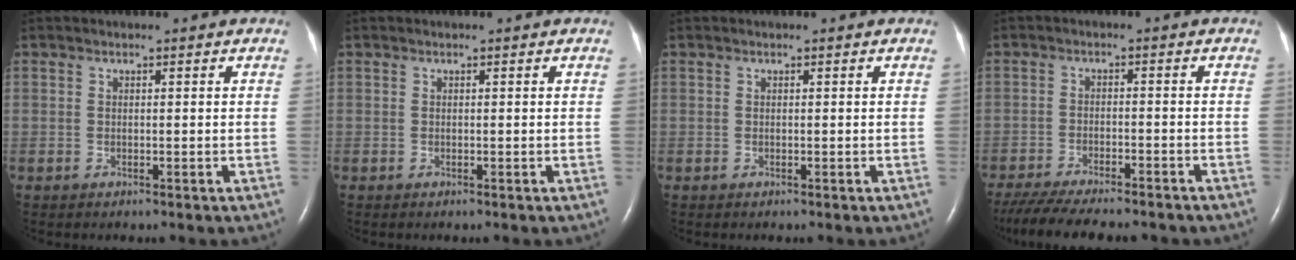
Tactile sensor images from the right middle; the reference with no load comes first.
{"total": 0.0}
{"total": 0.0}
{"total": 15.5, "force": [-13.4, 2.9, 7.3], "torque": [-0.143, -0.028, -0.192]}